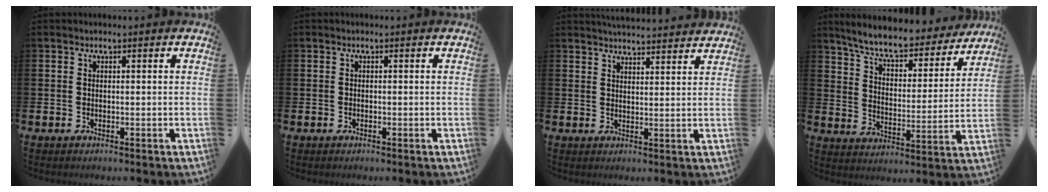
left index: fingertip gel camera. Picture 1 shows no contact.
{"total": 0.0}
{"total": 4.1, "force": [4.1, -0.1, 0.0], "torque": [-0.004, -0.026, 0.073]}
{"total": 7.9, "force": [7.3, 1.5, 2.7], "torque": [-0.077, -0.051, 0.122]}